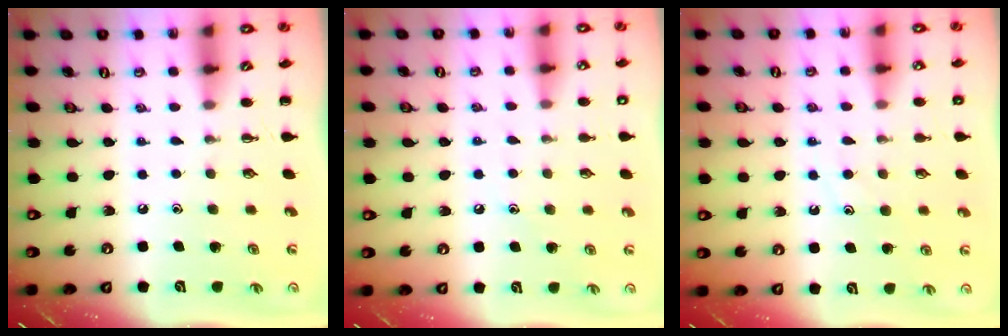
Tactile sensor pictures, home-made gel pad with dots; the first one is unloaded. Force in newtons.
{"total": 7.1, "press": 6.8, "slide": 1.9}
{"total": 9.5, "press": 9.5, "slide": 0.7}